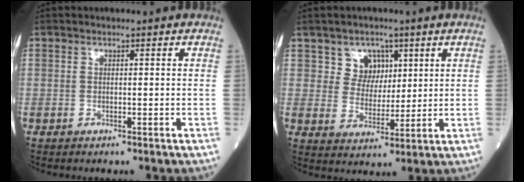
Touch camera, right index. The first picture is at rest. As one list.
[{"total": 5.2, "force": [2.6, 4.2, 1.4], "torque": [-0.020, 0.006, 0.049]}]